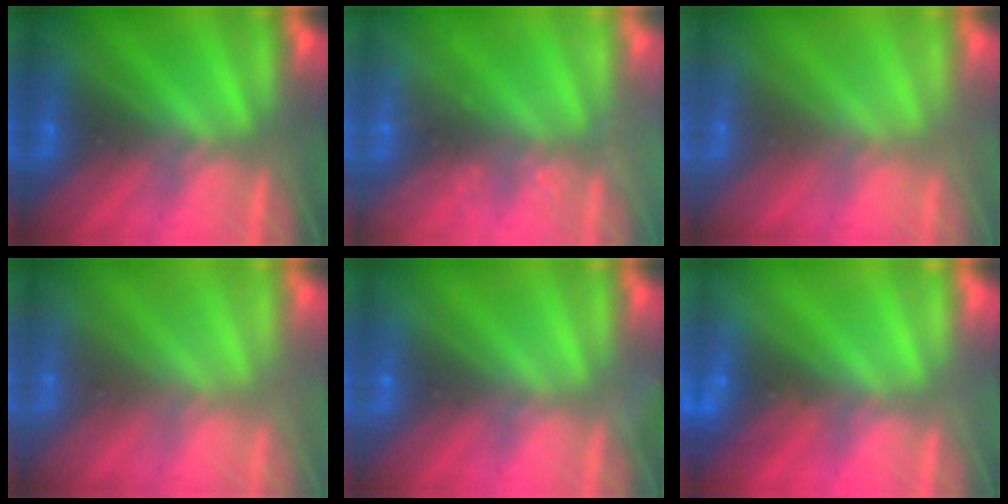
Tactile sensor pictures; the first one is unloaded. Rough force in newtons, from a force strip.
{"total": 2.3}
{"total": 2.9}
{"total": 2.9}
{"total": 2.3}
{"total": 2.5}